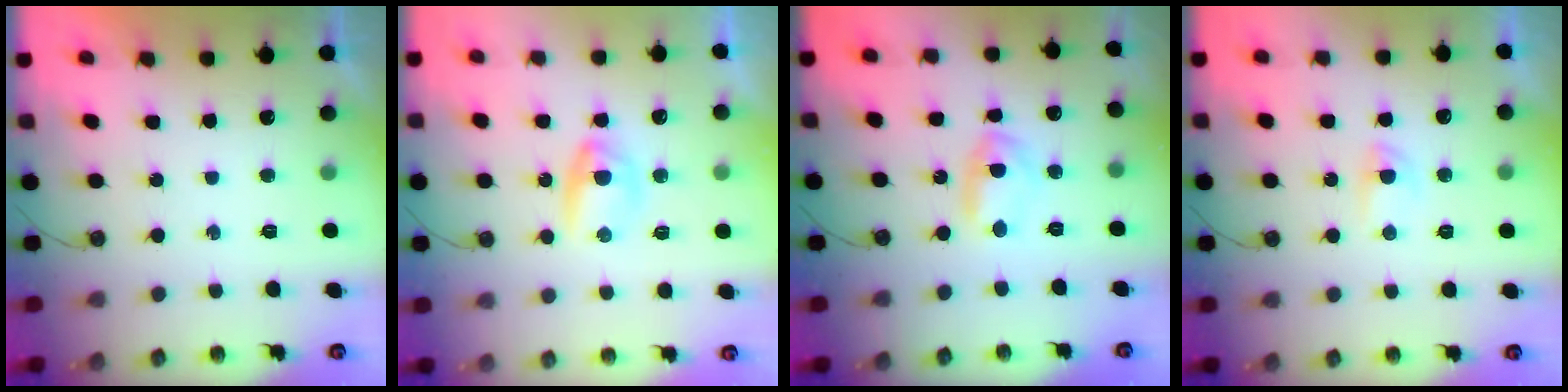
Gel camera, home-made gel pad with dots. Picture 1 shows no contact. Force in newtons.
{"total": 4.2, "press": 4.1, "slide": 0.8}
{"total": 6.8, "press": 3.5, "slide": 5.8}
{"total": 3.7, "press": 3.7, "slide": 0.6}